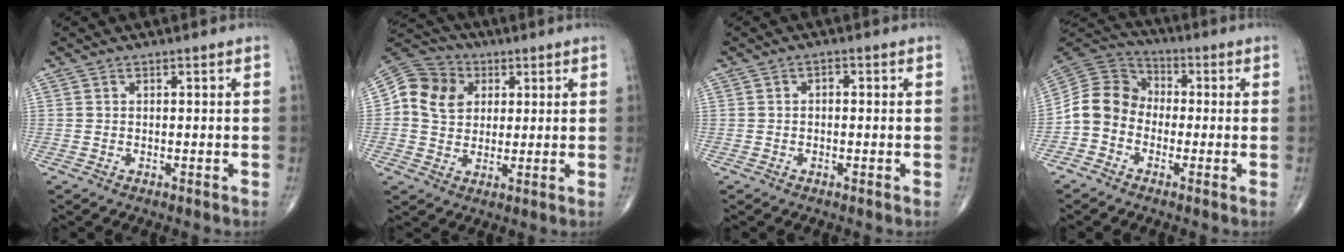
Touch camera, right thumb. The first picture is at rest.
{"total": 10.5, "force": [2.6, 9.1, 4.4], "torque": [-0.060, 0.004, 0.038]}
{"total": 0.9, "force": [-0.1, 0.6, 0.7], "torque": [-0.005, 0.005, -0.005]}
{"total": 9.1, "force": [-2.3, 7.7, 4.3], "torque": [-0.070, 0.045, -0.059]}